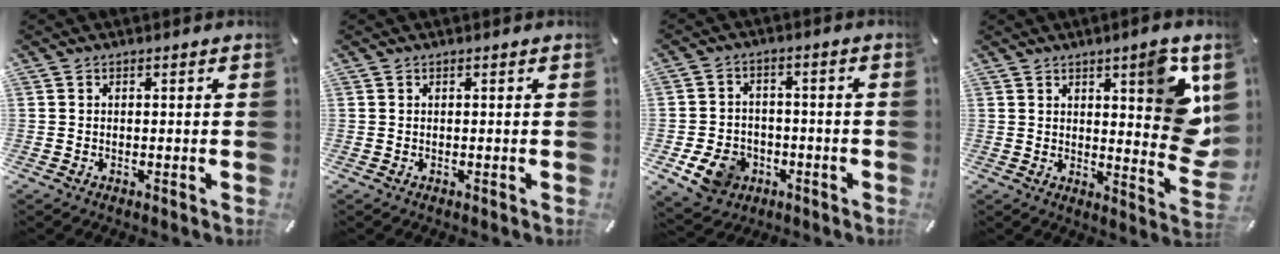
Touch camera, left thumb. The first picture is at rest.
{"total": 0.0}
{"total": 9.3, "force": [-3.8, 7.4, 4.1], "torque": [-0.088, 0.029, -0.066]}
{"total": 13.5, "force": [5.4, 4.1, 11.6], "torque": [-0.134, -0.048, 0.090]}